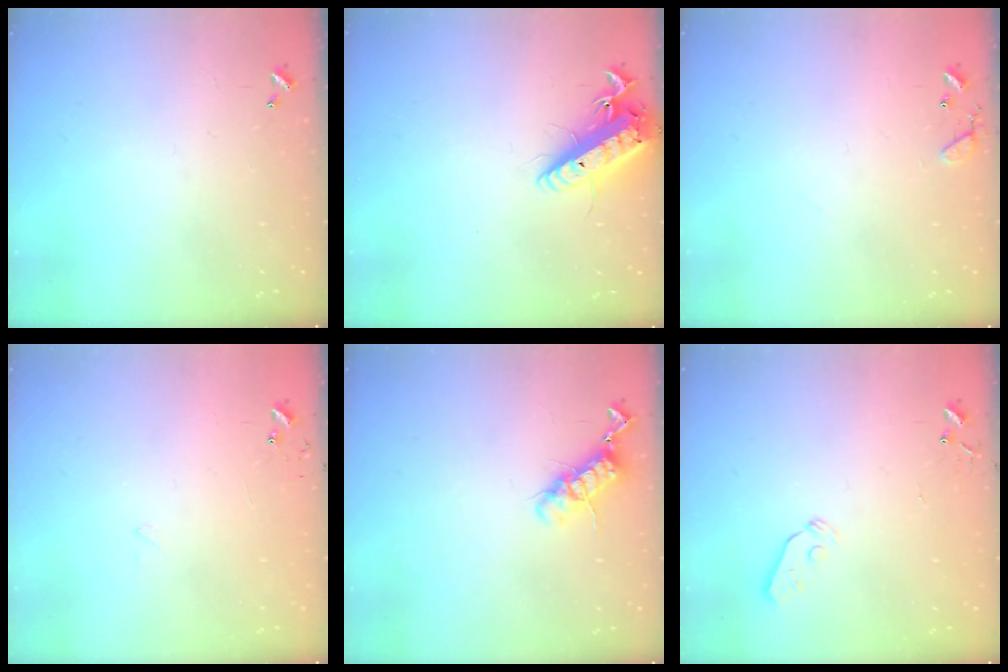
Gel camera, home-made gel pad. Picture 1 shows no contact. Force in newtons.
{"total": 16.3, "press": 16.0, "slide": 3.0}
{"total": 9.1, "press": 9.0, "slide": 0.7}
{"total": 6.6, "press": 6.6, "slide": 0.5}
{"total": 11.5, "press": 11.4, "slide": 1.2}
{"total": 3.3, "press": 3.2, "slide": 0.7}